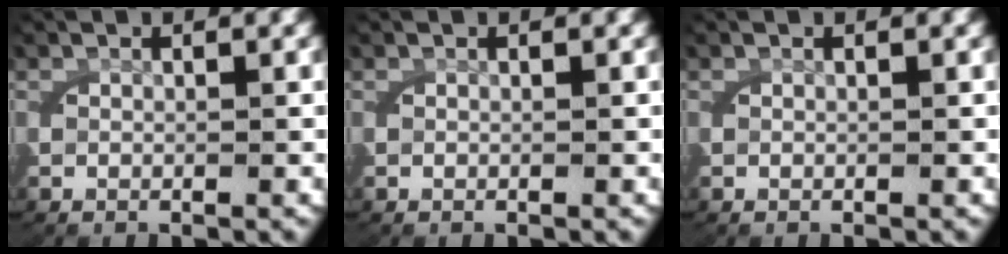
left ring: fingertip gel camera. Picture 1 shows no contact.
{"total": 0.0}
{"total": 0.0}